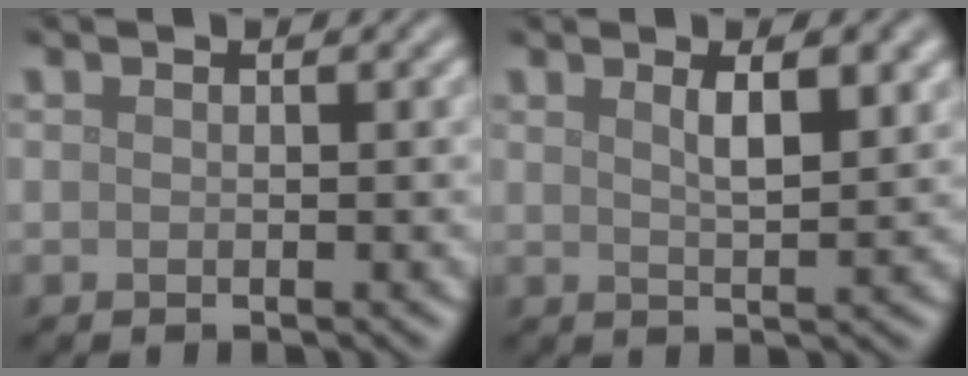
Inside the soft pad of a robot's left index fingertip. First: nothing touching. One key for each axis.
{"total": 3.6, "fx": 1.6, "fy": 1.1, "fz": 3.0, "tx": -0.040, "ty": 0.005, "tz": 0.027}